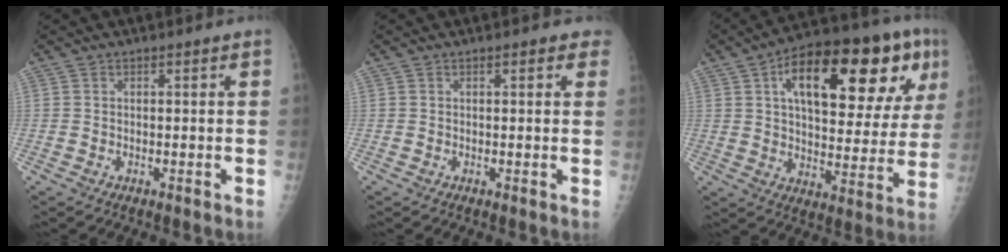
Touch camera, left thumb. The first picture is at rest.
{"total": 2.3, "force": [1.4, 1.1, 1.4], "torque": [0.002, 0.001, 0.010]}
{"total": 26.7, "force": [10.5, 10.6, 22.1], "torque": [-0.293, 0.015, 0.156]}